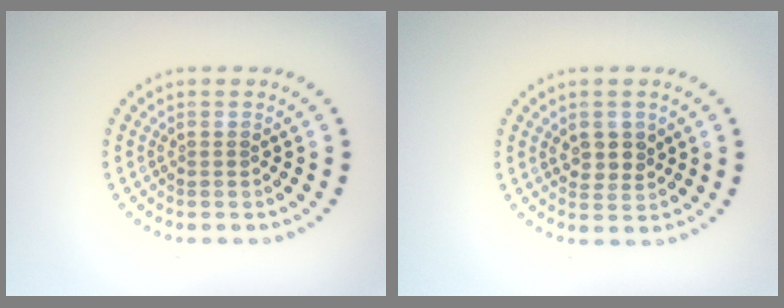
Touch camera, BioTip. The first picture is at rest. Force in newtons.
{"total": 2.4, "press": 2.2, "slide": 0.9}